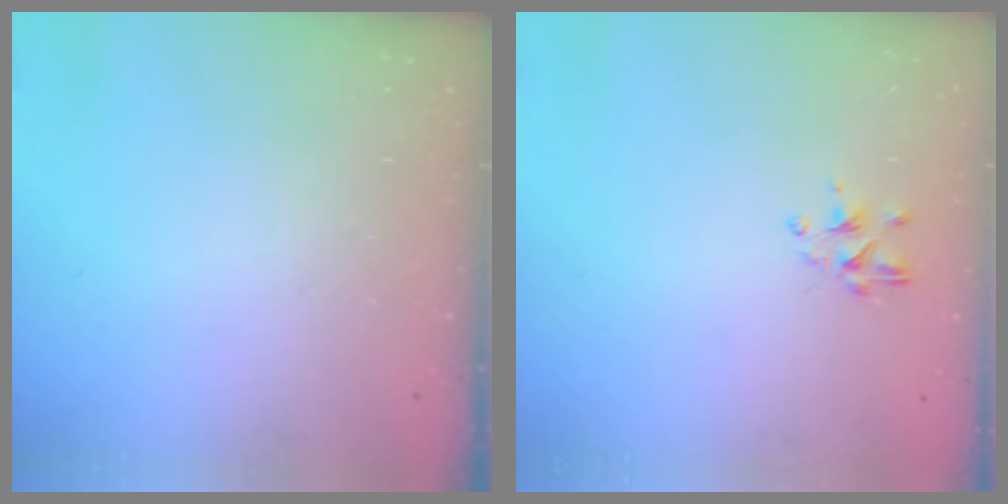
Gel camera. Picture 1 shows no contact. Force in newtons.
{"total": 2.3, "press": 2.1, "slide": 0.7}